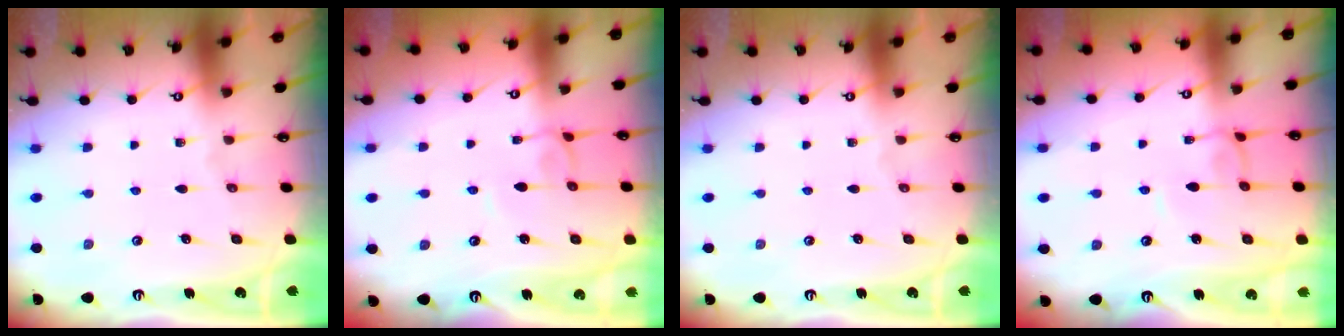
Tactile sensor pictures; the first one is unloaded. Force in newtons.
{"total": 3.9, "press": 3.9, "slide": 0.1}
{"total": 0.0}
{"total": 2.6, "press": 2.6, "slide": 0.1}